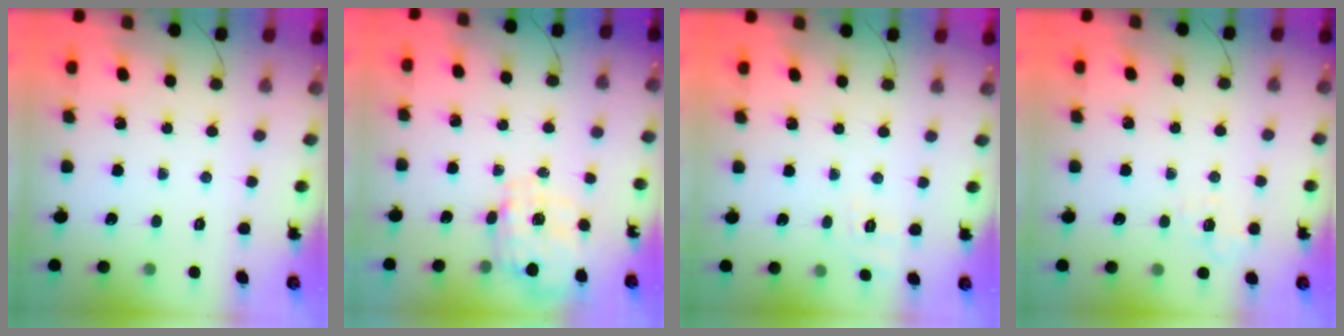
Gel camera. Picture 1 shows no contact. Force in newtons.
{"total": 2.6, "press": 2.4, "slide": 1.0}
{"total": 7.5, "press": 7.2, "slide": 2.2}
{"total": 2.4, "press": 1.7, "slide": 1.7}